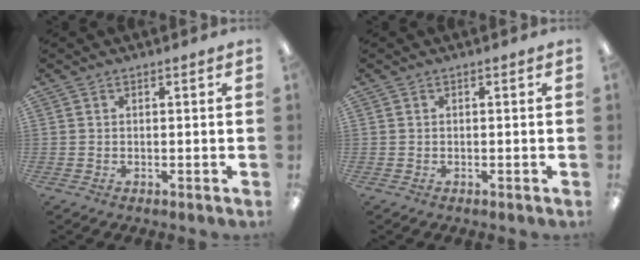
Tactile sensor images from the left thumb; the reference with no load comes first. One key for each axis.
{"total": 0.0}